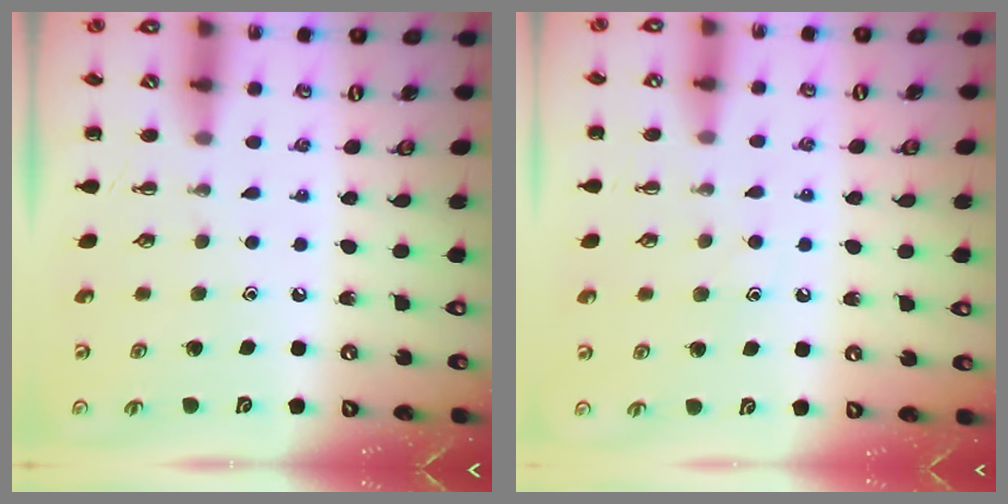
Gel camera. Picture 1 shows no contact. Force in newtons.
{"total": 6.0, "press": 5.9, "slide": 1.2}